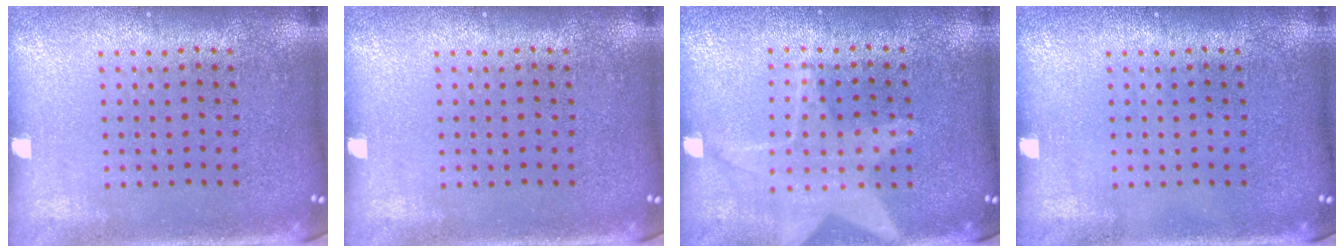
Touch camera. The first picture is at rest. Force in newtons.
{"total": 0.0}
{"total": 1.3, "press": 1.3, "slide": 0.5}
{"total": 0.0}